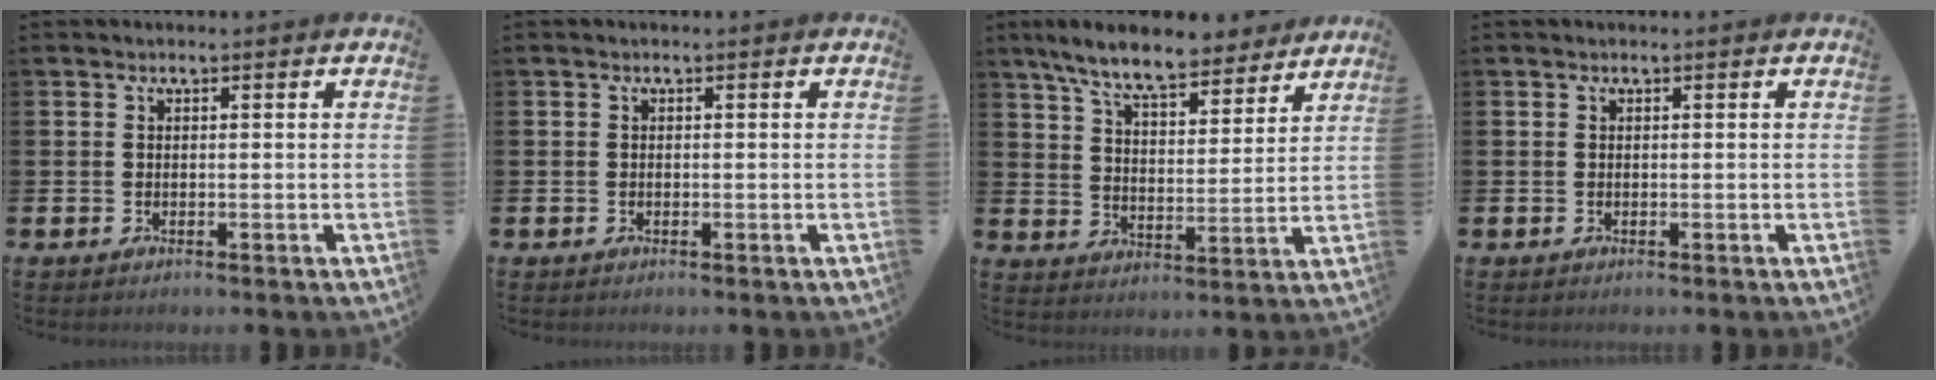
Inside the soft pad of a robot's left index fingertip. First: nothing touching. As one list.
[{"total": 0.0}, {"total": 9.2, "force": [8.3, 1.7, 3.6], "torque": [-0.096, -0.037, 0.149]}, {"total": 0.0}]